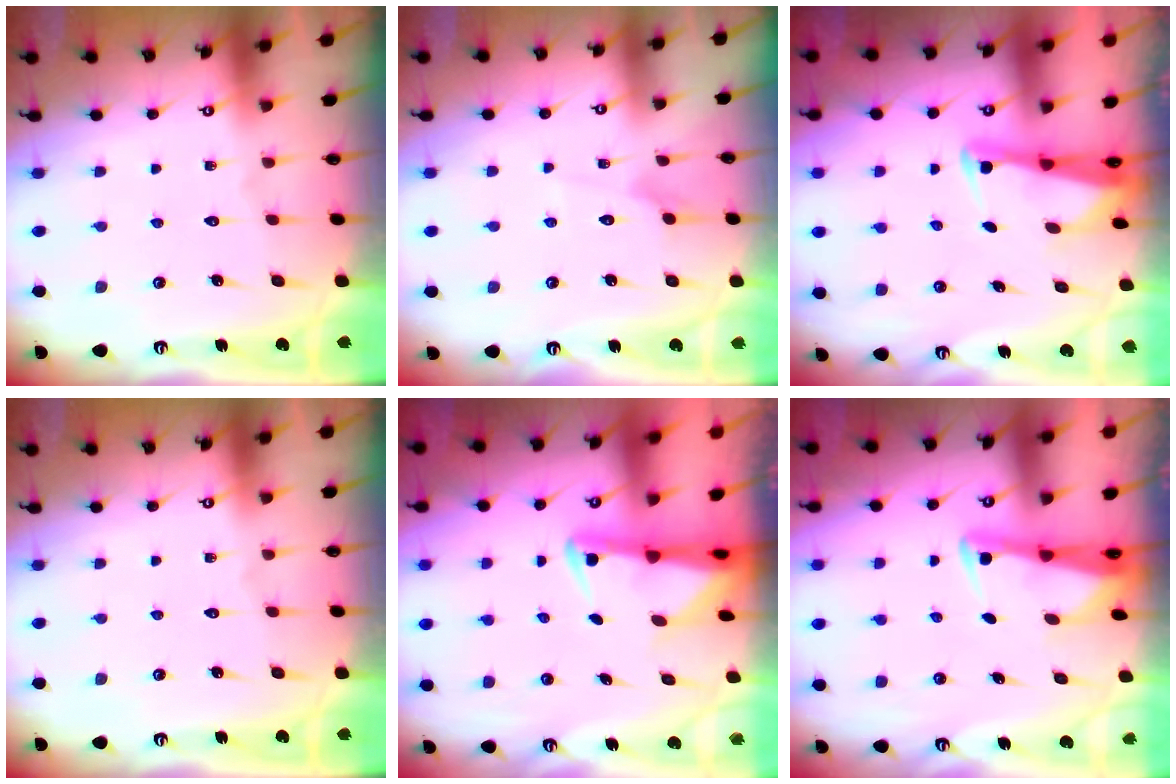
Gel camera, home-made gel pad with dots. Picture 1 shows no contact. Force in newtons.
{"total": 2.7, "press": 2.7, "slide": 0.3}
{"total": 2.5, "press": 2.5, "slide": 0.5}
{"total": 0.0}
{"total": 2.9, "press": 2.9, "slide": 0.6}
{"total": 2.5, "press": 2.5, "slide": 0.5}